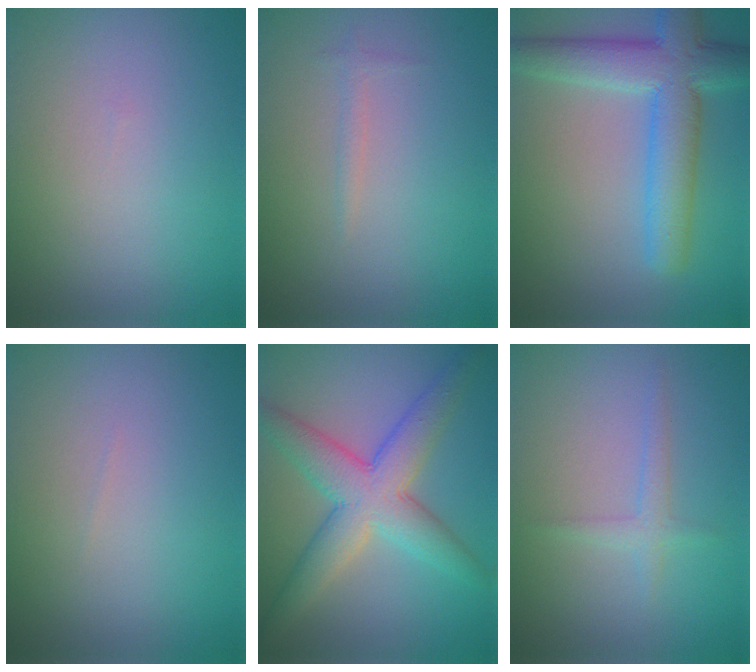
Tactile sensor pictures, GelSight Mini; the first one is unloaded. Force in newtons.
{"total": 0.7, "press": 0.7, "slide": 0.1}
{"total": 7.1, "press": 7.1, "slide": 0.3}
{"total": 0.0}
{"total": 6.5, "press": 6.5, "slide": 0.2}
{"total": 1.4, "press": 1.4, "slide": 0.0}